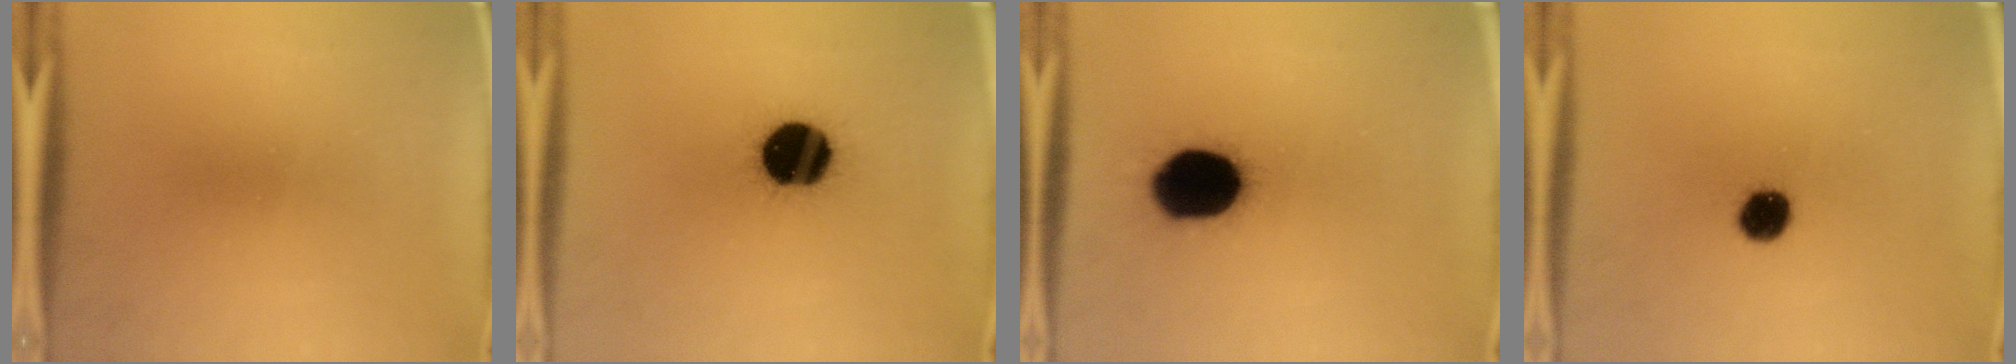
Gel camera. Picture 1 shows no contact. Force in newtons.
{"total": 17.1}
{"total": 18.9}
{"total": 5.9}